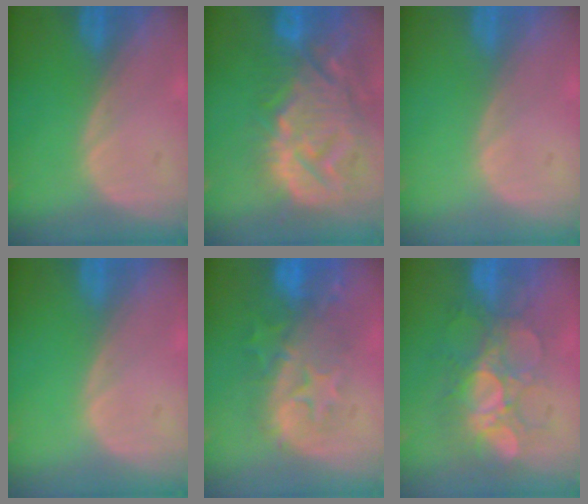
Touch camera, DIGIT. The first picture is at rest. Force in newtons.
{"total": 14.3, "press": 12.3, "slide": 7.4}
{"total": 0.0}
{"total": 0.0}
{"total": 9.8, "press": 9.1, "slide": 3.5}
{"total": 9.4, "press": 8.5, "slide": 4.0}